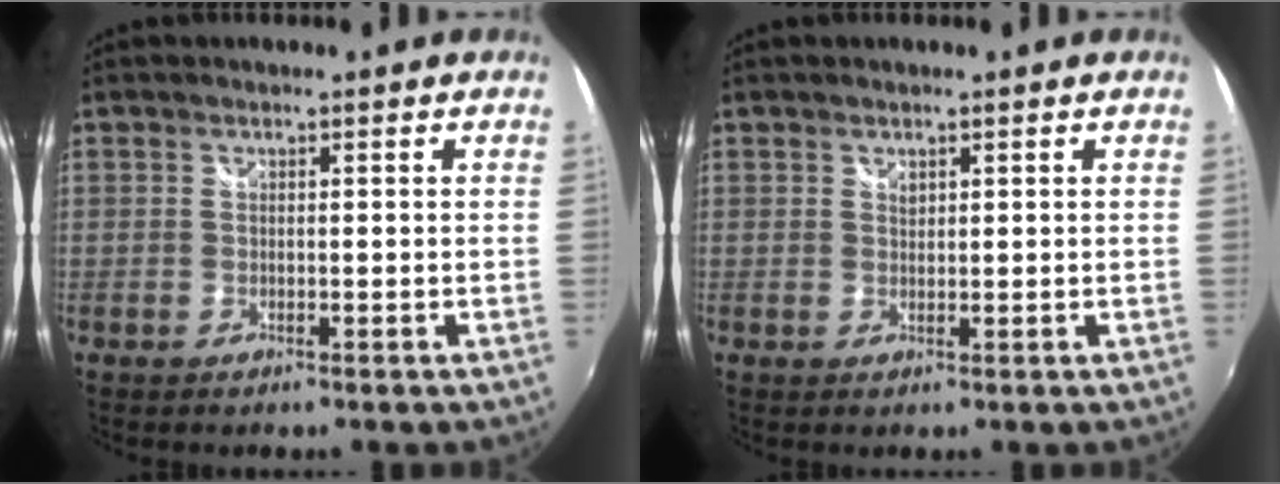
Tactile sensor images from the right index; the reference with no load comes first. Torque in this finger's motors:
{"motor_torque": [0.17, 0.10, 0.11, 0.01]}